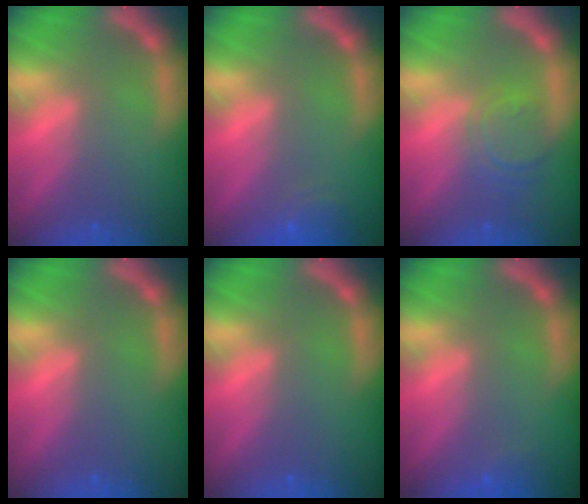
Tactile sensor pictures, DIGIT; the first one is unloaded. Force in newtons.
{"total": 2.5}
{"total": 4.0}
{"total": 0.0}
{"total": 0.0}
{"total": 0.9}